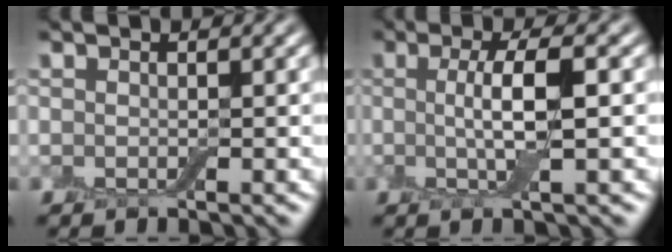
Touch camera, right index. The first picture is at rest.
{"total": 4.4, "force": [0.1, 1.0, 4.3], "torque": [-0.082, 0.000, 0.002]}